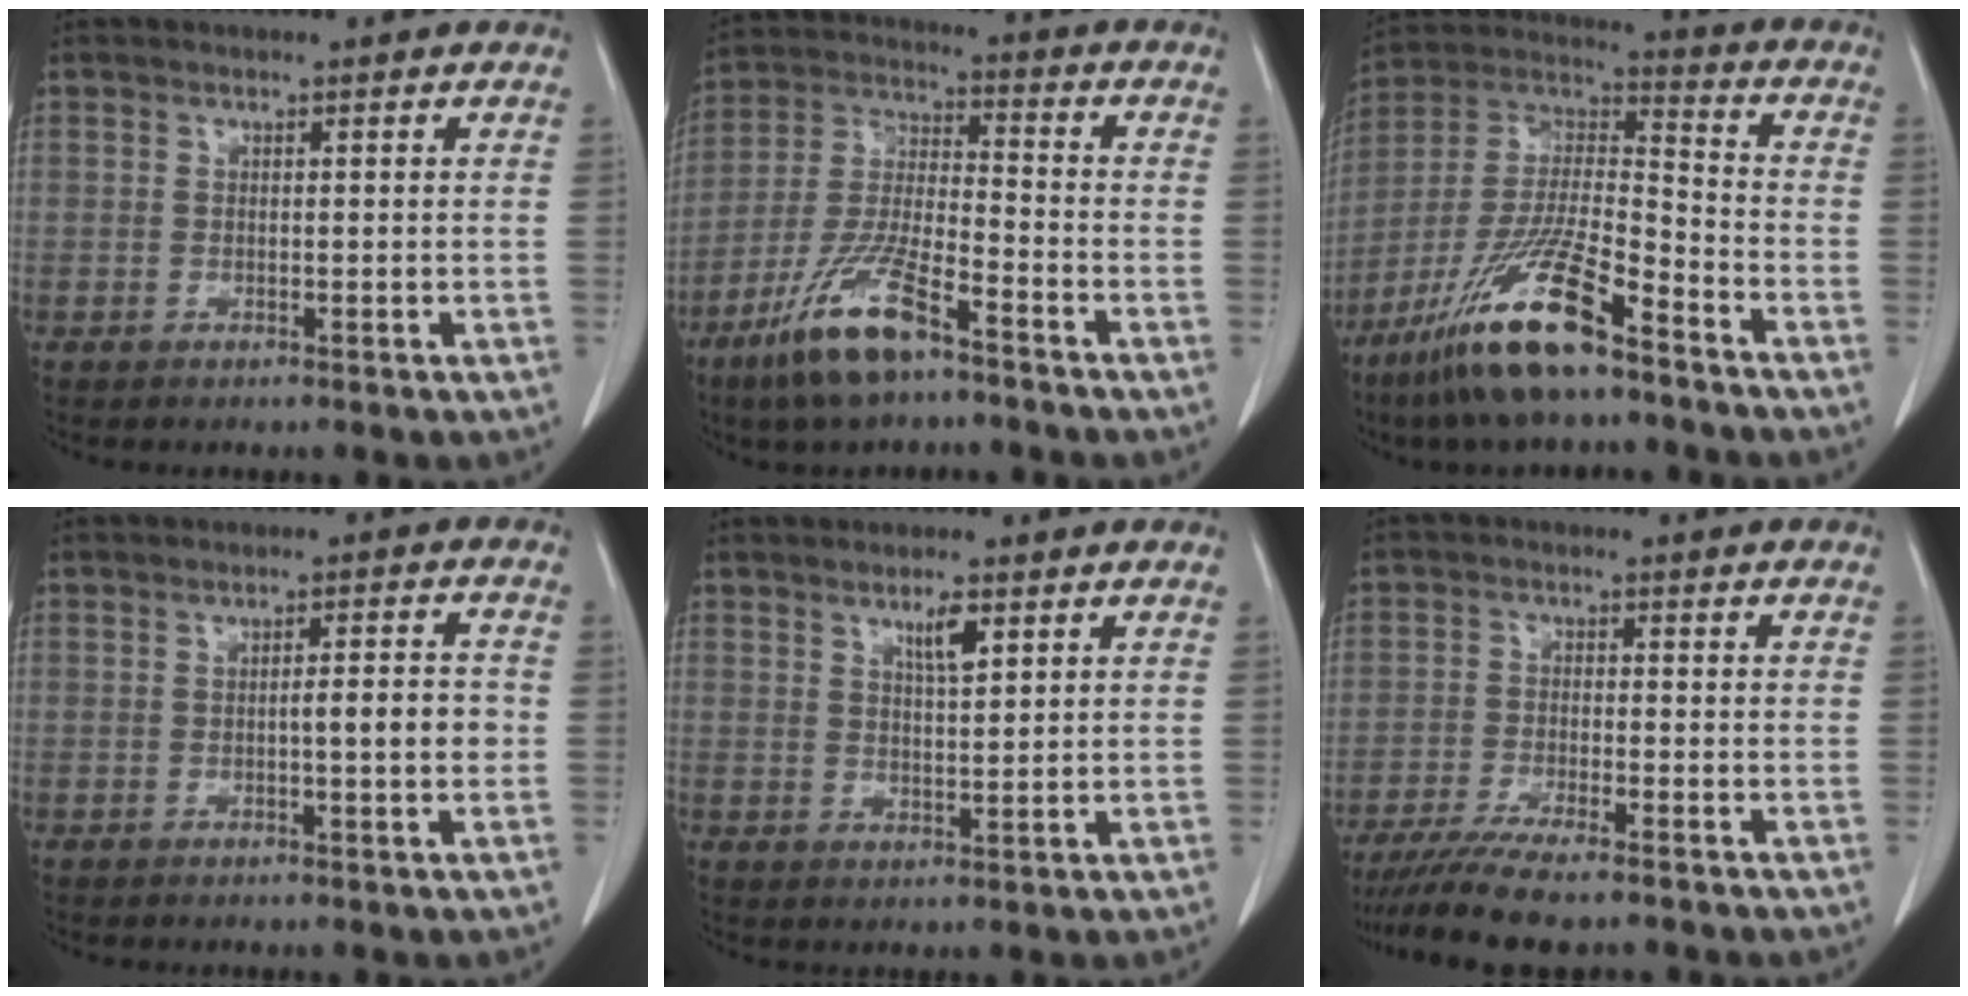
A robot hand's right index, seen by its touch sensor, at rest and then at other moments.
{"total": 12.5, "force": [-8.1, 2.5, 9.2], "torque": [-0.199, -0.022, -0.154]}
{"total": 16.9, "force": [-11.1, 2.5, 12.6], "torque": [-0.269, -0.022, -0.208]}
{"total": 4.0, "force": [-0.7, 0.4, 3.9], "torque": [-0.058, 0.003, -0.010]}
{"total": 3.5, "force": [1.9, 0.6, 2.9], "torque": [-0.051, -0.003, 0.034]}
{"total": 9.0, "force": [-7.6, 0.7, 4.9], "torque": [-0.076, -0.021, -0.124]}